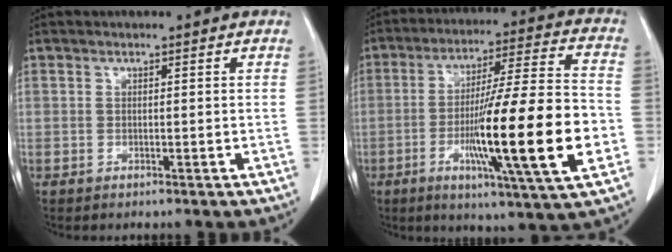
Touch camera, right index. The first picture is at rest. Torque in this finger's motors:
{"motor_torque": [2.07, -0.07, 1.06, 0.21]}